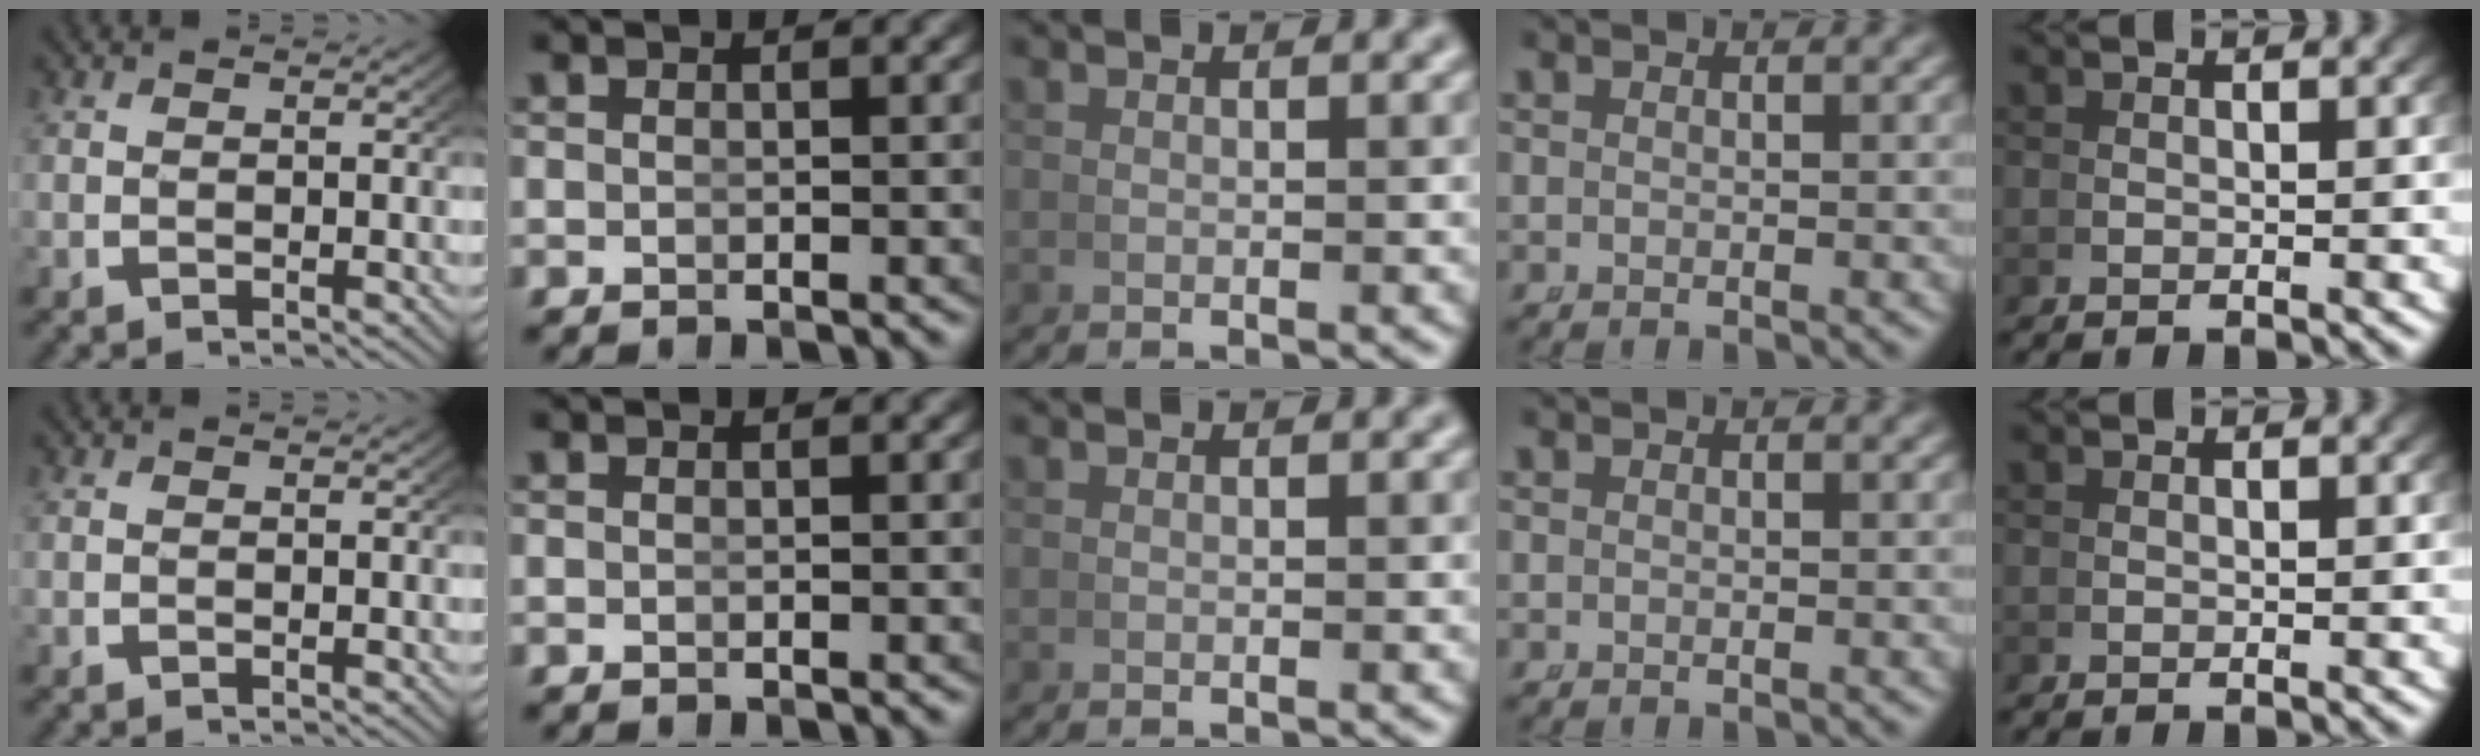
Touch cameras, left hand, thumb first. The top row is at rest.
{}